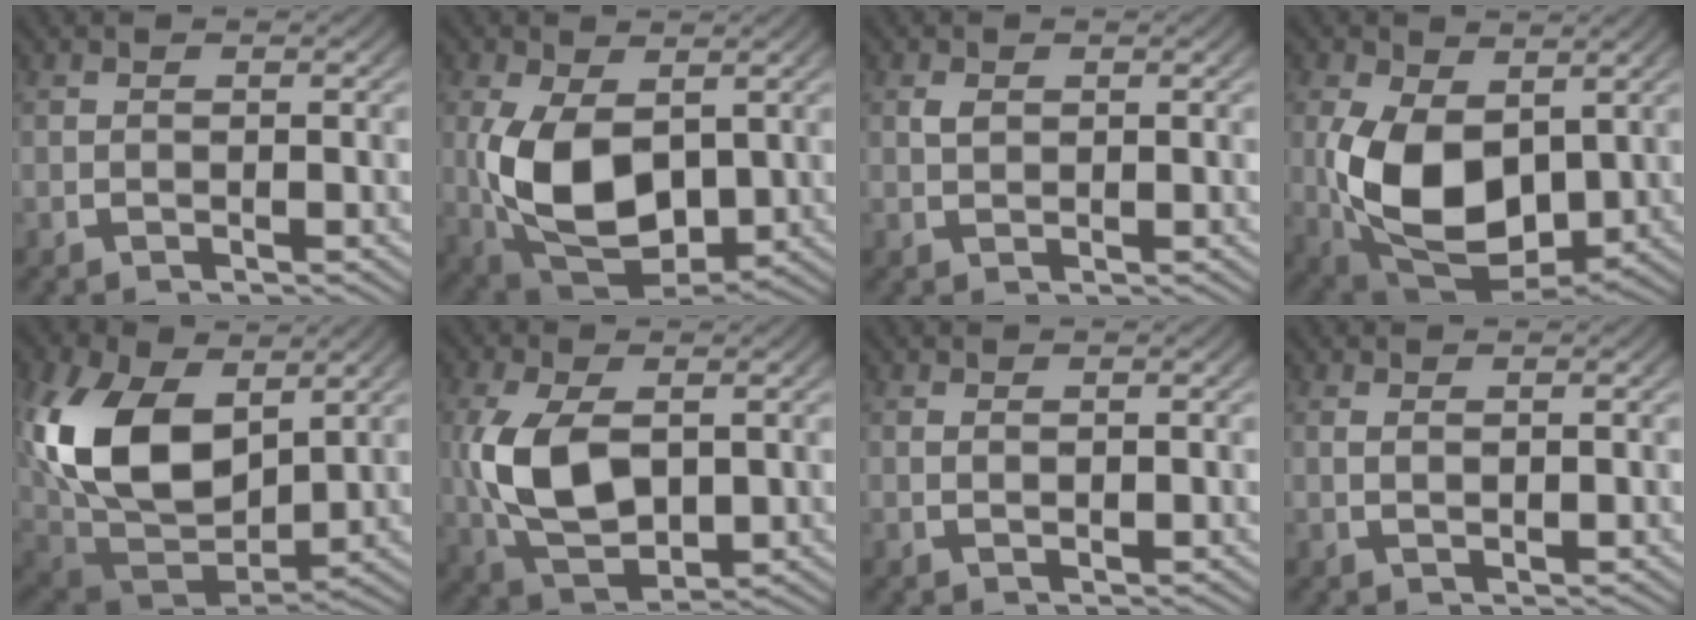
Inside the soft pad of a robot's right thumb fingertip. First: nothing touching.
{"total": 11.5, "force": [-0.7, 7.3, 8.8], "torque": [-0.223, -0.058, 0.017]}
{"total": 0.9, "force": [0.5, 0.5, 0.5], "torque": [-0.011, -0.003, 0.015]}
{"total": 13.1, "force": [-1.1, 8.5, 9.9], "torque": [-0.243, -0.072, 0.018]}
{"total": 14.3, "force": [0.7, 9.3, 10.9], "torque": [-0.263, -0.061, 0.039]}
{"total": 9.5, "force": [-0.1, 6.0, 7.4], "torque": [-0.192, -0.032, 0.015]}
{"total": 0.7, "force": [0.6, 0.0, 0.3], "torque": [-0.003, -0.004, 0.017]}
{"total": 0.9, "force": [0.7, 0.0, 0.6], "torque": [-0.011, -0.005, 0.021]}